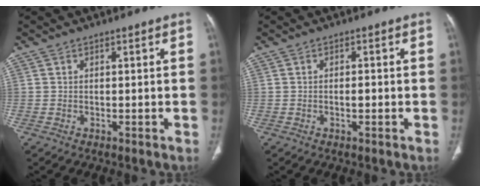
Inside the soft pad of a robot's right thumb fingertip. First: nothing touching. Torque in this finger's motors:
{"motor_torque": [-0.25, 0.02, -0.39, 0.29, -0.01]}